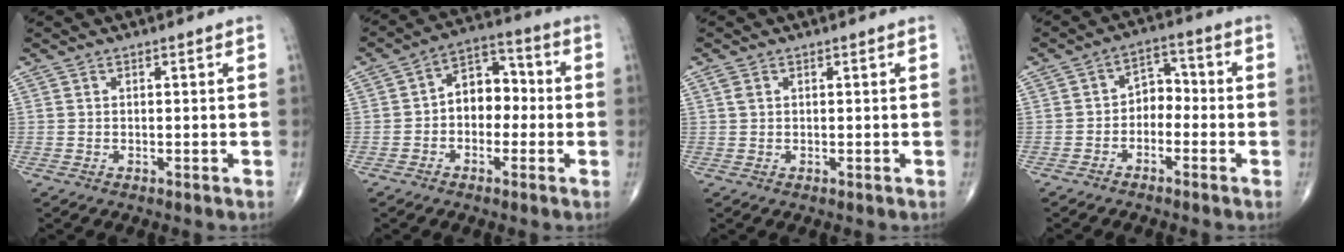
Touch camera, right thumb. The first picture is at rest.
{"total": 8.6, "force": [-0.8, 6.2, 5.9], "torque": [-0.058, 0.036, -0.030]}
{"total": 1.2, "force": [0.5, 0.8, 0.8], "torque": [-0.018, 0.006, 0.011]}
{"total": 5.0, "force": [-1.8, 3.7, 2.9], "torque": [-0.024, 0.034, -0.046]}